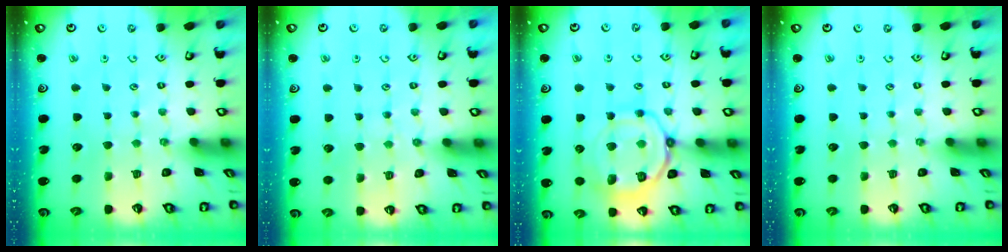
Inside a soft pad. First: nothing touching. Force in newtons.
{"total": 6.2, "press": 6.1, "slide": 0.8}
{"total": 14.7, "press": 14.6, "slide": 1.7}
{"total": 0.0}